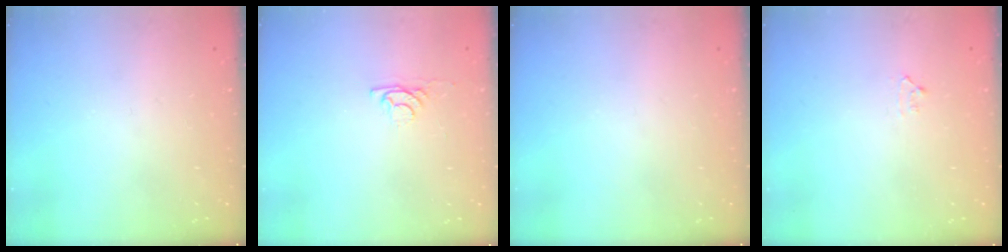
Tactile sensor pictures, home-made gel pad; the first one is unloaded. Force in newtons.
{"total": 2.9, "press": 2.9, "slide": 0.4}
{"total": 0.0}
{"total": 4.0, "press": 3.9, "slide": 0.5}